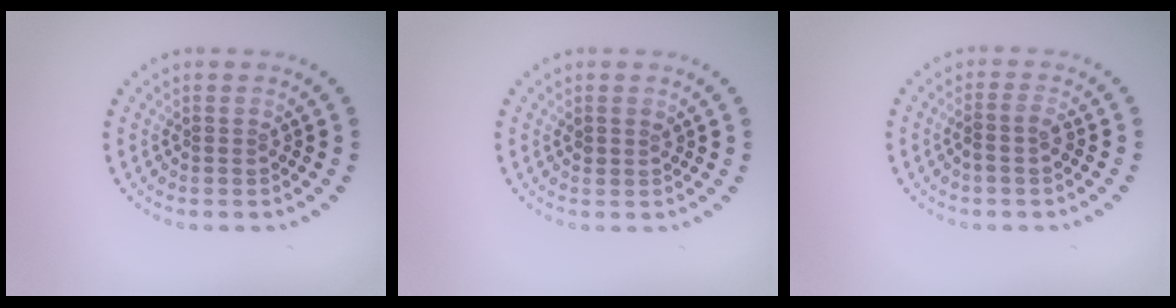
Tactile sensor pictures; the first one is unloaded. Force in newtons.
{"total": 0.8, "press": 0.7, "slide": 0.3}
{"total": 1.5, "press": 1.2, "slide": 0.9}